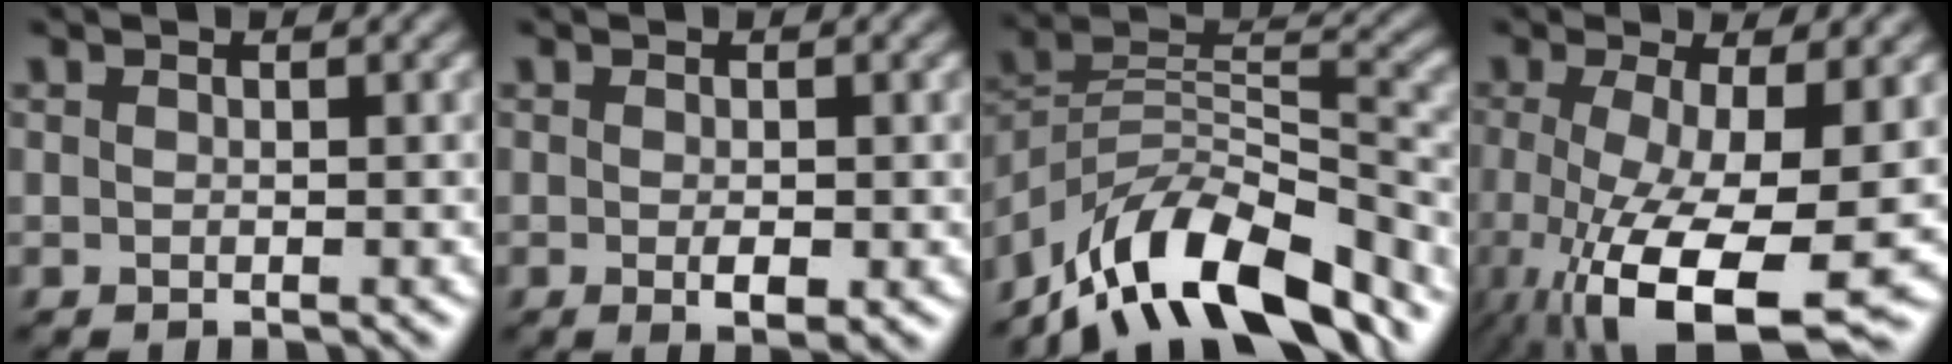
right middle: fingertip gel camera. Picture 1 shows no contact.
{"total": 1.9, "force": [-0.5, 0.6, 1.7], "torque": [-0.029, -0.006, -0.004]}
{"total": 12.1, "force": [-9.1, 4.4, 6.7], "torque": [-0.113, 0.016, -0.176]}
{"total": 11.4, "force": [-3.9, 3.4, 10.1], "torque": [-0.182, -0.029, -0.058]}